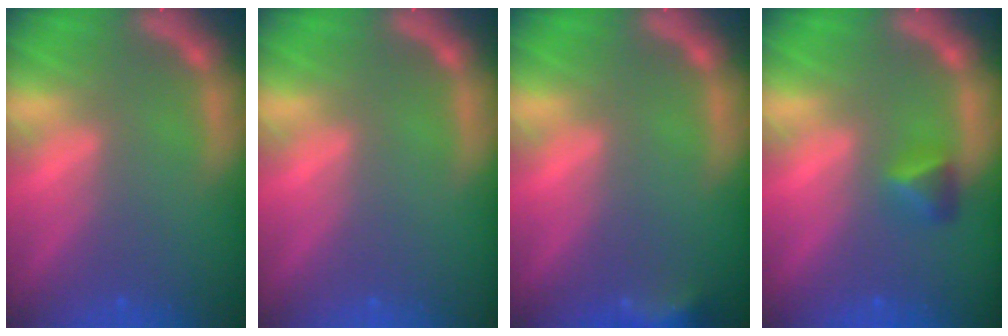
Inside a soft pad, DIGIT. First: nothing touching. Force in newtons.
{"total": 0.0}
{"total": 3.4}
{"total": 1.9}